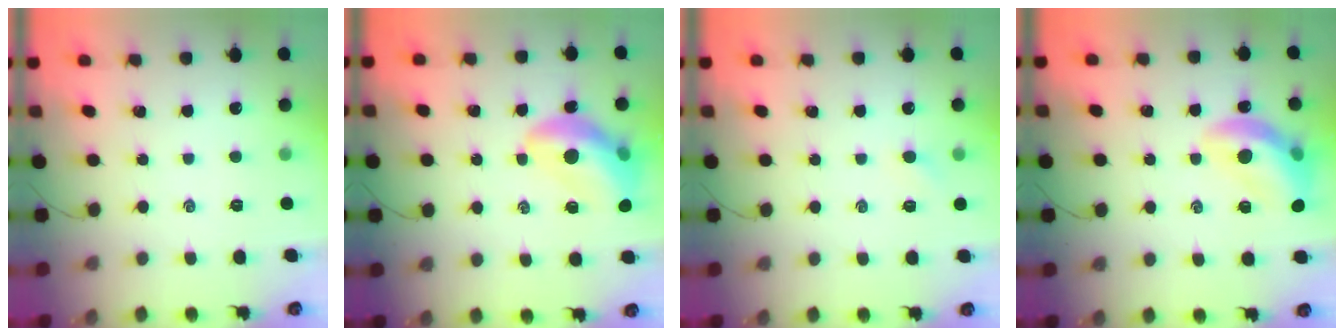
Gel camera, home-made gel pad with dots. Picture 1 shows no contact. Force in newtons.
{"total": 12.9, "press": 12.4, "slide": 3.3}
{"total": 3.3, "press": 3.1, "slide": 1.0}
{"total": 15.3, "press": 15.1, "slide": 2.7}